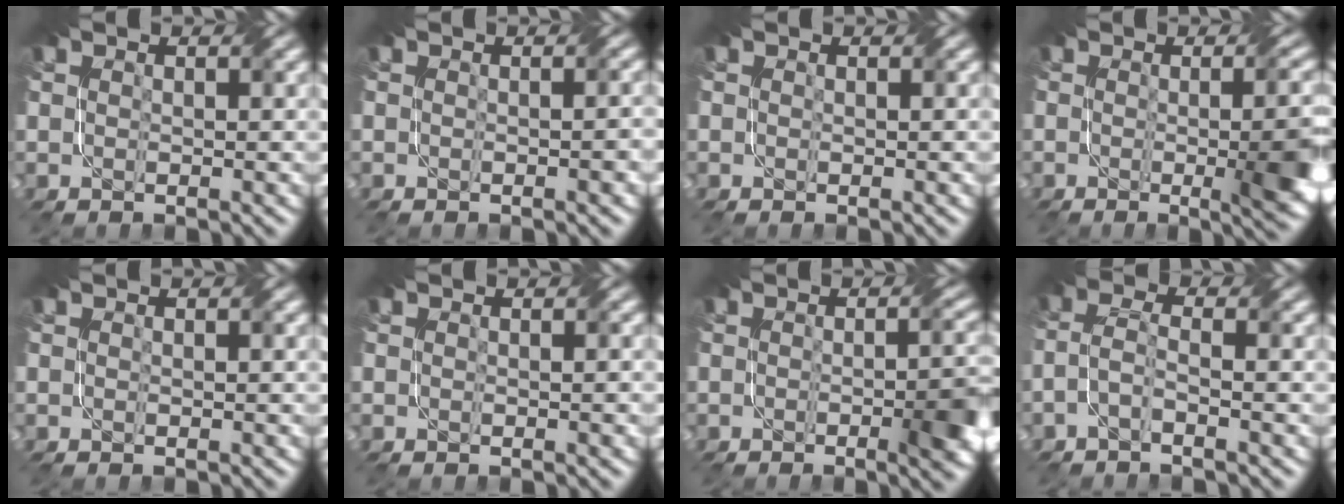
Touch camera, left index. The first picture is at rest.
{"total": 2.1, "force": [-0.2, 0.8, 1.9], "torque": [-0.005, 0.003, -0.007]}
{"total": 0.0}
{"total": 9.4, "force": [-0.8, 3.2, 8.8], "torque": [-0.078, -0.001, -0.010]}
{"total": 0.0}
{"total": 1.3, "force": [-0.2, 0.4, 1.2], "torque": [-0.012, -0.007, -0.005]}
{"total": 6.3, "force": [-1.4, 1.8, 5.8], "torque": [-0.068, -0.011, -0.014]}
{"total": 1.8, "force": [-1.2, 0.3, 1.2], "torque": [-0.034, 0.010, -0.033]}